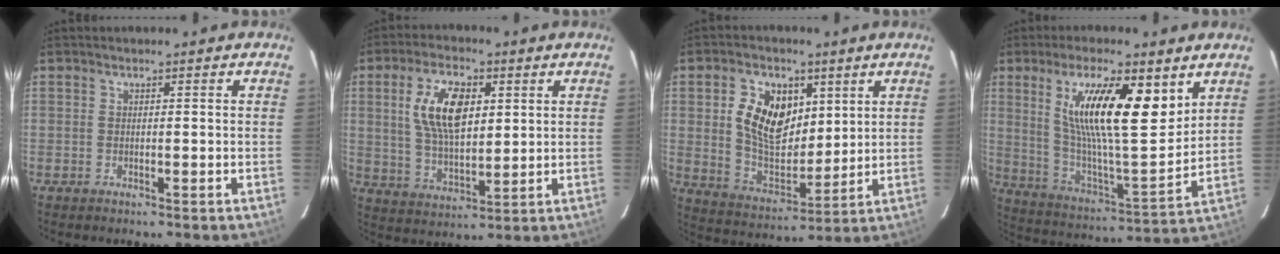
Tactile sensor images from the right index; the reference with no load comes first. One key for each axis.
{"total": 12.2, "fx": 3.4, "fy": 6.0, "fz": 10.1, "tx": -0.193, "ty": 0.011, "tz": 0.070}
{"total": 12.7, "fx": 3.8, "fy": 8.3, "fz": 8.8, "tx": -0.171, "ty": 0.012, "tz": 0.081}
{"total": 19.2, "fx": 8.6, "fy": 4.7, "fz": 16.5, "tx": -0.287, "ty": -0.002, "tz": 0.156}